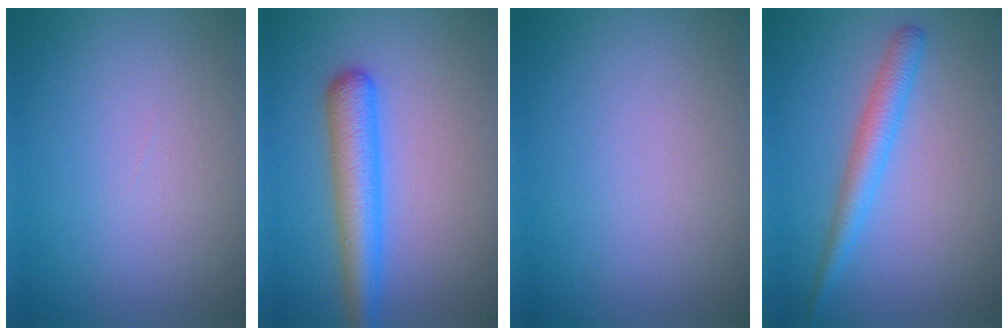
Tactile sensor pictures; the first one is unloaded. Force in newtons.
{"total": 4.7, "press": 4.7, "slide": 0.1}
{"total": 0.0}
{"total": 2.8, "press": 2.8, "slide": 0.1}